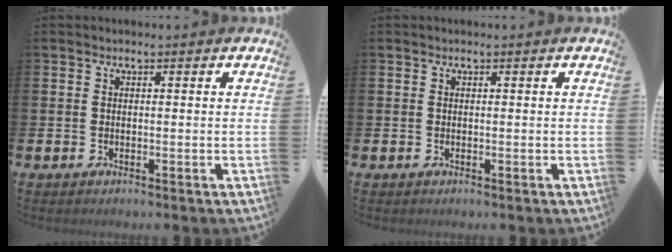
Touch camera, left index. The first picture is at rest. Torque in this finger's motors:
{"motor_torque": [0.04, 0.07, -0.04, 0.02]}